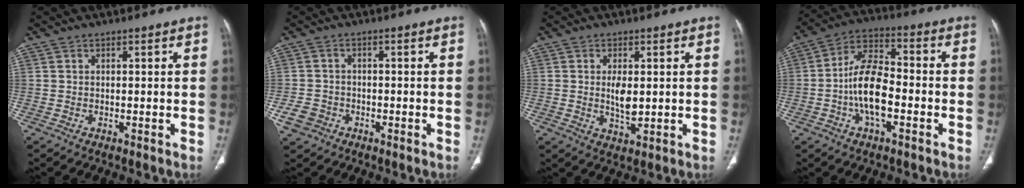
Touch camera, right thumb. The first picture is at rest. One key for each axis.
{"total": 3.9, "fx": -1.8, "fy": 3.2, "fz": 1.3, "tx": -0.020, "ty": 0.014, "tz": -0.029}
{"total": 4.9, "fx": 0.4, "fy": 2.3, "fz": 4.3, "tx": -0.077, "ty": -0.011, "tz": 0.012}
{"total": 12.4, "fx": -2.8, "fy": 6.0, "fz": 10.4, "tx": -0.187, "ty": 0.032, "tz": -0.060}